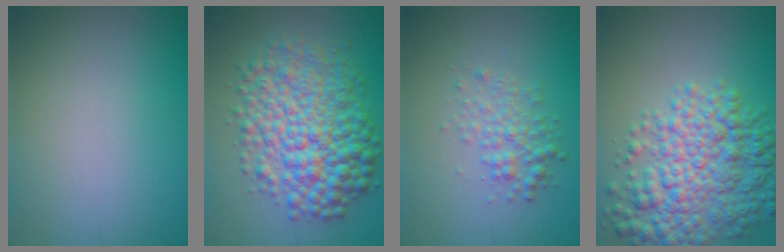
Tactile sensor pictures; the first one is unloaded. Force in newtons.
{"total": 9.0, "press": 9.0, "slide": 0.1}
{"total": 2.5, "press": 2.5, "slide": 0.0}
{"total": 7.9, "press": 7.9, "slide": 0.2}